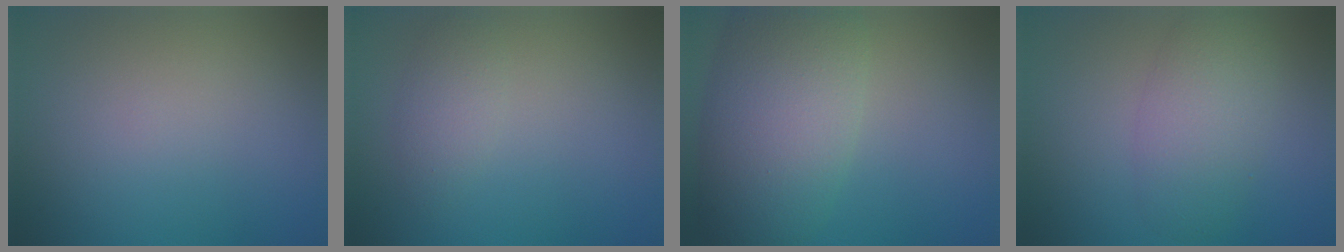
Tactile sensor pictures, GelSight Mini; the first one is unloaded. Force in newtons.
{"total": 1.9, "press": 1.9, "slide": 0.1}
{"total": 8.7, "press": 8.7, "slide": 0.5}
{"total": 4.3, "press": 4.3, "slide": 0.1}